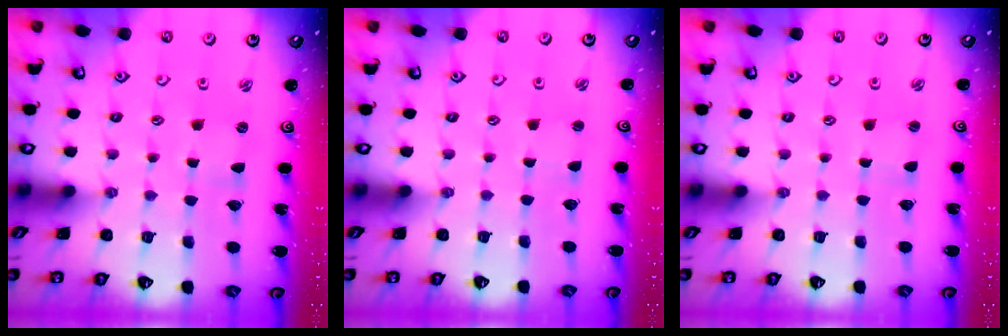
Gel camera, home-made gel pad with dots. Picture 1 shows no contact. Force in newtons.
{"total": 0.9, "press": 0.9, "slide": 0.1}
{"total": 0.0}